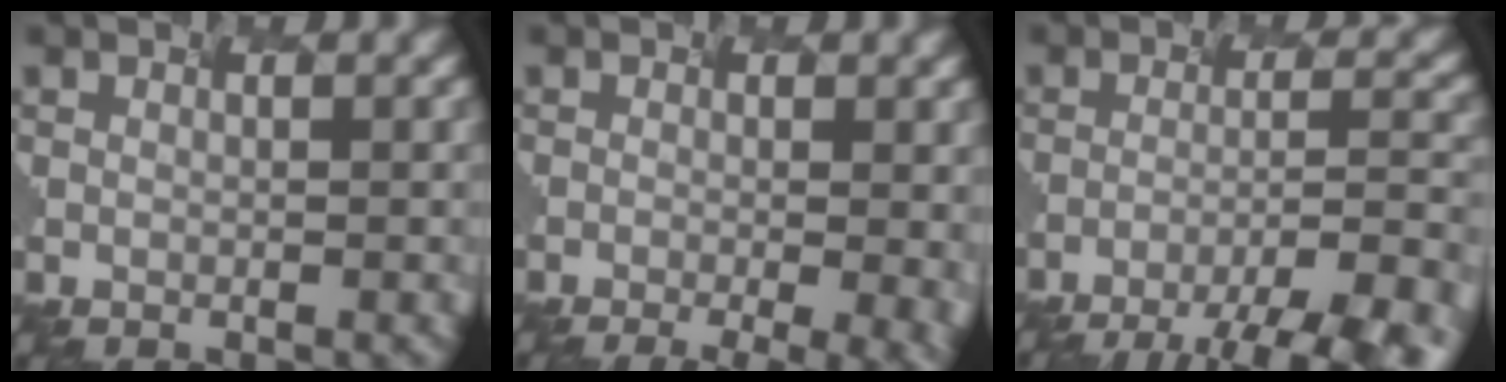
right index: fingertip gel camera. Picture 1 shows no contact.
{"total": 8.0, "force": [-2.2, 3.1, 7.0], "torque": [-0.024, -0.001, -0.013]}
{"total": 10.7, "force": [-8.2, 2.0, 6.6], "torque": [-0.082, 0.001, -0.097]}